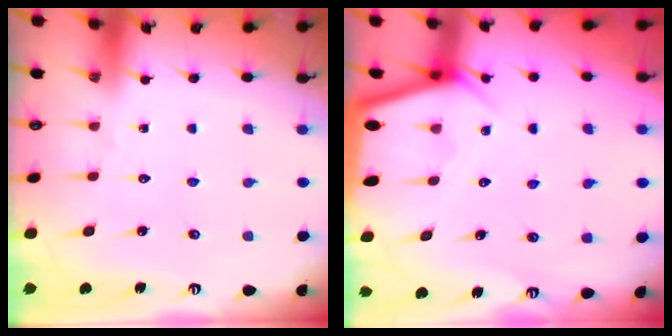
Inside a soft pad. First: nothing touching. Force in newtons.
{"total": 3.5, "press": 3.5, "slide": 0.3}